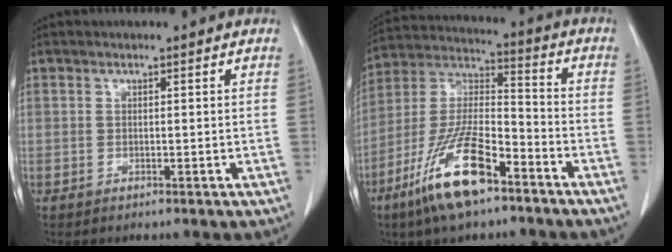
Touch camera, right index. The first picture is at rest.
{"total": 15.6, "force": [-9.2, 4.0, 11.9], "torque": [-0.242, -0.014, -0.169]}